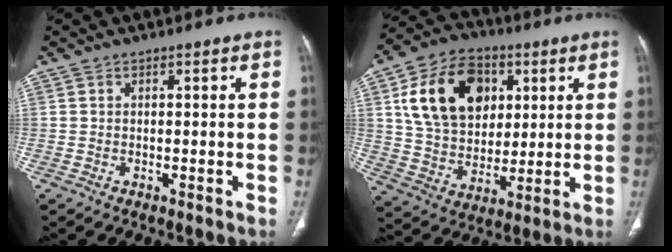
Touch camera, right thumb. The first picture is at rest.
{"total": 19.2, "force": [6.0, 13.9, 11.8], "torque": [-0.178, -0.007, 0.112]}